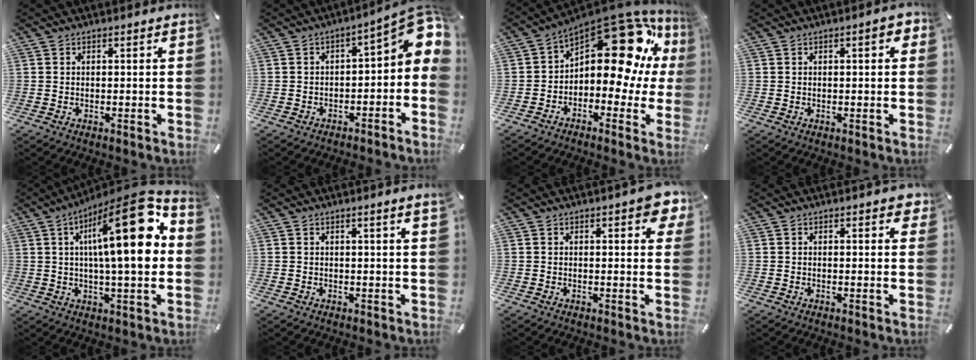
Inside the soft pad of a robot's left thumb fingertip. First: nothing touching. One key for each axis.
{"total": 8.5, "fx": 1.3, "fy": 3.9, "fz": 7.4, "tx": -0.082, "ty": -0.020, "tz": 0.018}
{"total": 18.7, "fx": 7.5, "fy": 10.1, "fz": 13.9, "tx": -0.177, "ty": -0.061, "tz": 0.124}
{"total": 3.3, "fx": 0.9, "fy": 1.0, "fz": 3.0, "tx": -0.044, "ty": 0.001, "tz": 0.010}
{"total": 22.9, "fx": 5.5, "fy": 6.6, "fz": 21.2, "tx": -0.323, "ty": -0.034, "tz": 0.071}
{"total": 2.2, "fx": 1.1, "fy": 0.0, "fz": 1.9, "tx": -0.035, "ty": -0.001, "tz": 0.018}
{"total": 4.9, "fx": 2.5, "fy": 1.8, "fz": 3.8, "tx": -0.047, "ty": -0.010, "tz": 0.038}
{"total": 1.9, "fx": 1.2, "fy": 0.7, "fz": 1.3, "tx": -0.014, "ty": -0.003, "tz": 0.018}